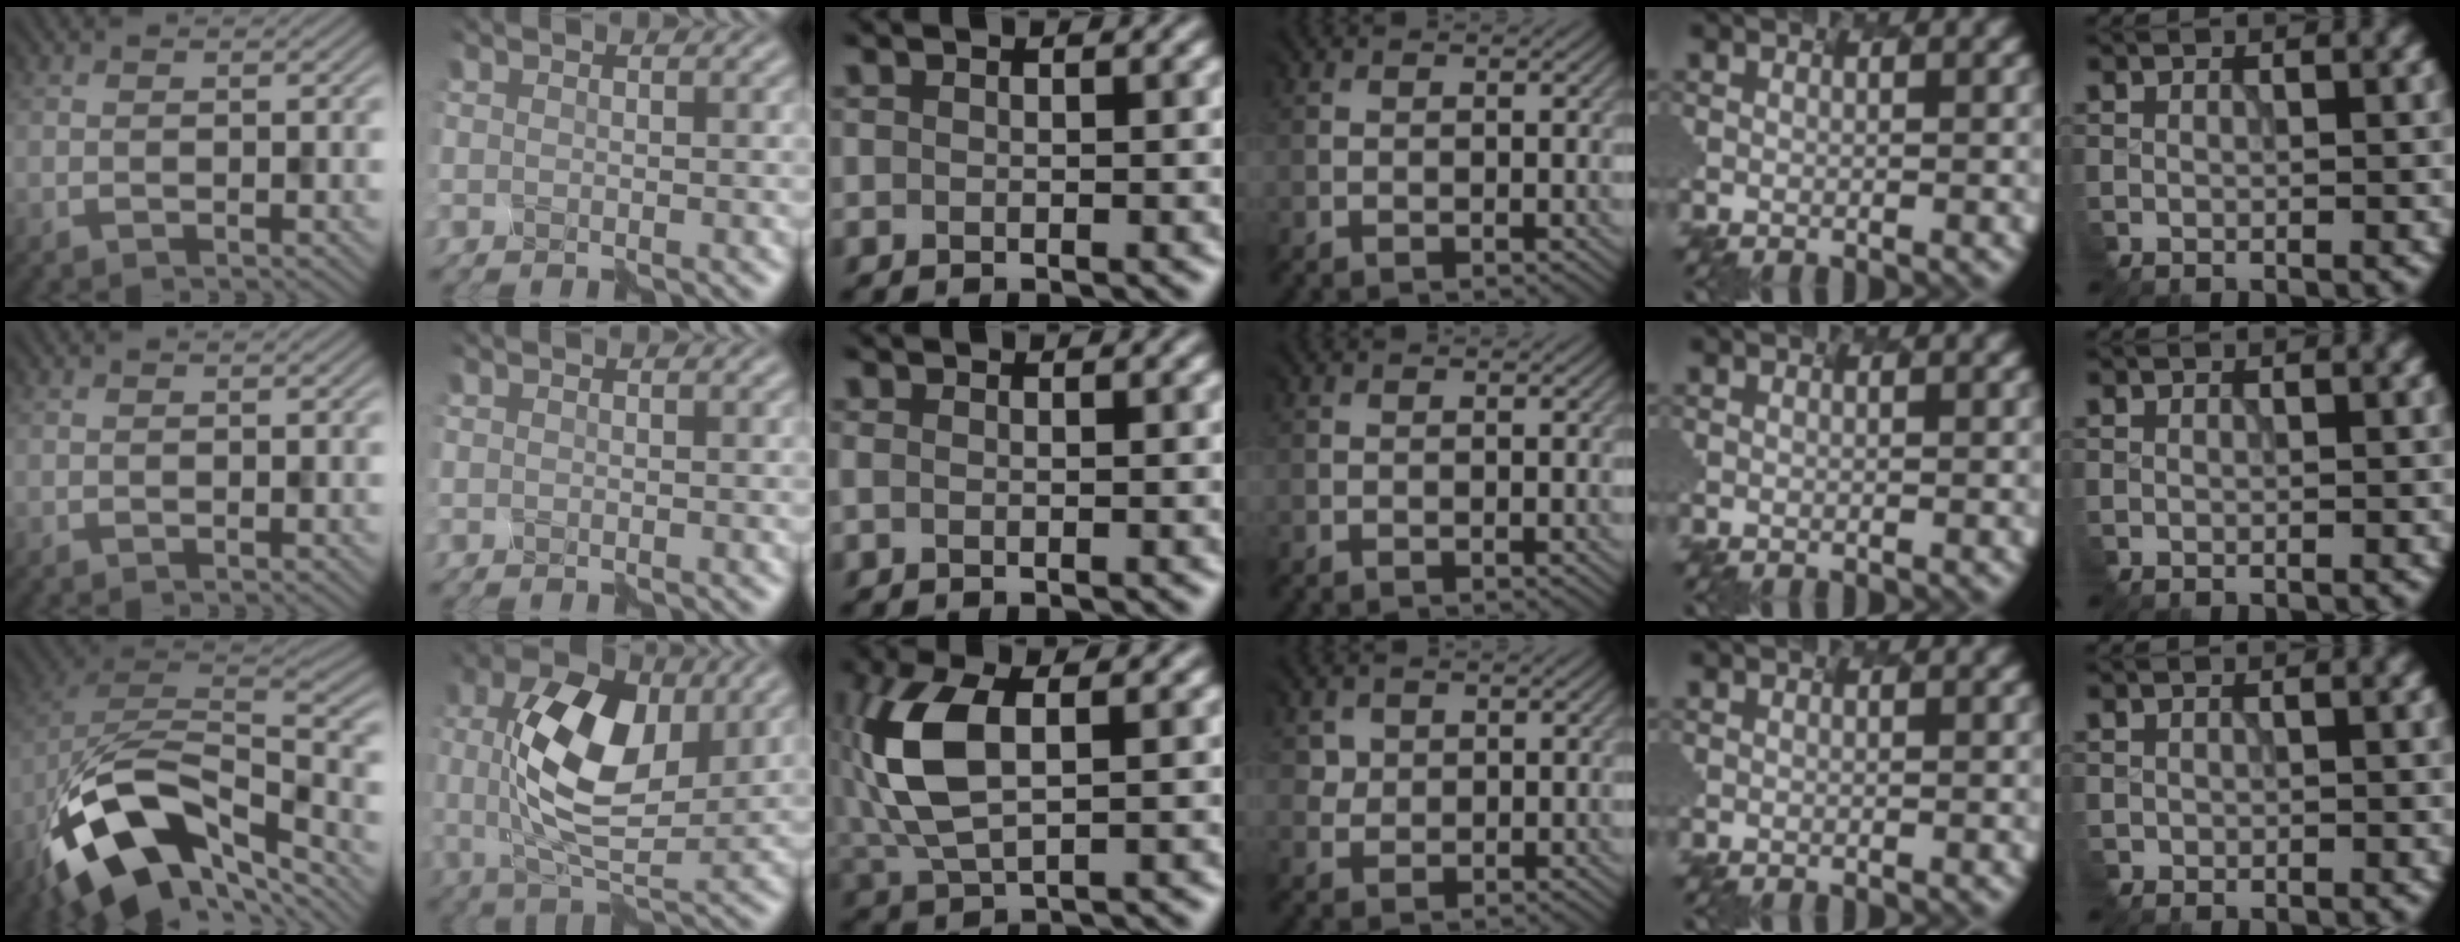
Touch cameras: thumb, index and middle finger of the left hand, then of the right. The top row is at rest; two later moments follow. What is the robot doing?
{"motion": "disassemble", "object": "markers"}